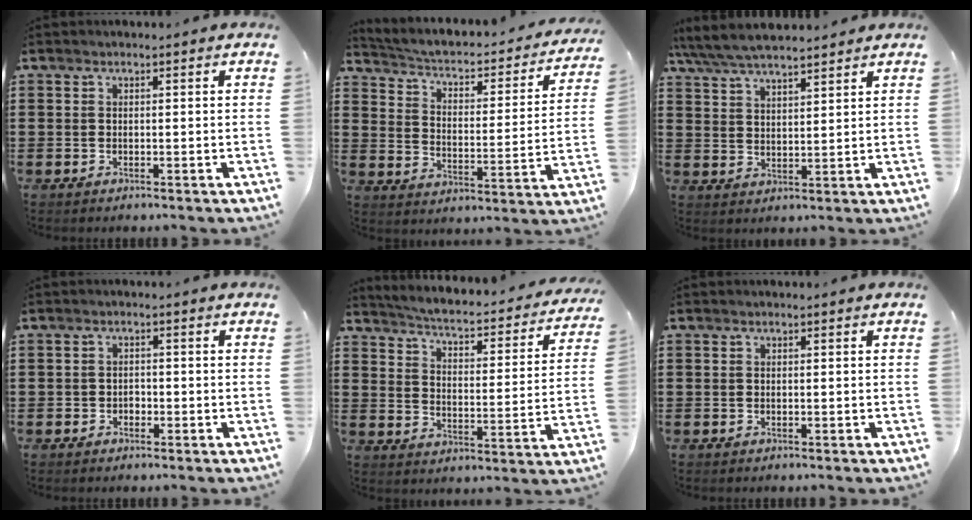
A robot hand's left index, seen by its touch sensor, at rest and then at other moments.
{"total": 2.4, "force": [1.7, 0.7, 1.5], "torque": [-0.043, -0.025, 0.018]}
{"total": 5.6, "force": [5.1, 1.0, 2.0], "torque": [-0.057, -0.016, 0.092]}
{"total": 1.1, "force": [-0.5, 0.9, 0.3], "torque": [-0.011, 0.001, -0.013]}
{"total": 3.3, "force": [3.1, -0.3, 1.2], "torque": [-0.044, -0.034, 0.041]}
{"total": 0.0}